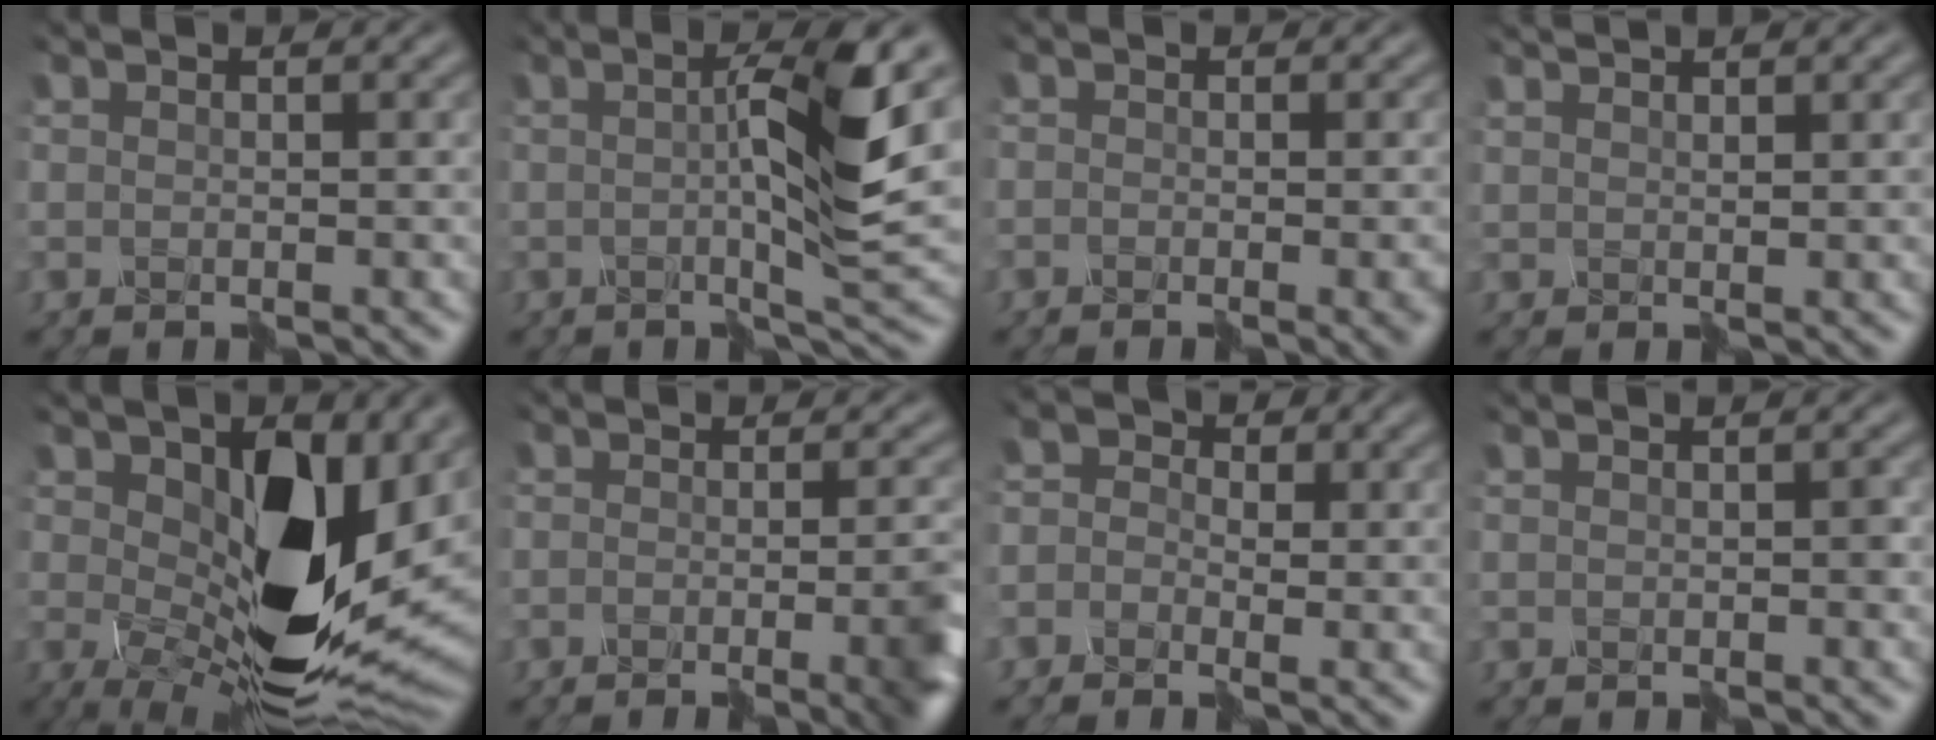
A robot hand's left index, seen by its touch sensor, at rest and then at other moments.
{"total": 8.0, "force": [0.6, 1.0, 7.9], "torque": [-0.127, 0.012, 0.009]}
{"total": 3.4, "force": [-1.9, 1.5, 2.4], "torque": [-0.018, 0.001, -0.024]}
{"total": 1.4, "force": [1.3, -0.3, -0.3], "torque": [0.001, 0.005, 0.024]}
{"total": 14.4, "force": [0.7, 8.3, 11.8], "torque": [-0.204, -0.032, 0.014]}
{"total": 6.7, "force": [-3.2, 2.3, 5.4], "torque": [-0.052, -0.004, -0.040]}
{"total": 3.2, "force": [-1.2, 2.9, 0.6], "torque": [-0.018, 0.015, -0.032]}
{"total": 0.7, "force": [-0.4, 0.3, 0.4], "torque": [-0.007, 0.003, -0.007]}